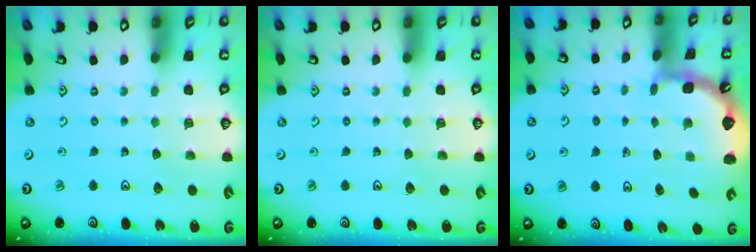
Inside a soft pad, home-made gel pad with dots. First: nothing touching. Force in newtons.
{"total": 0.0}
{"total": 1.7, "press": 1.7, "slide": 0.2}